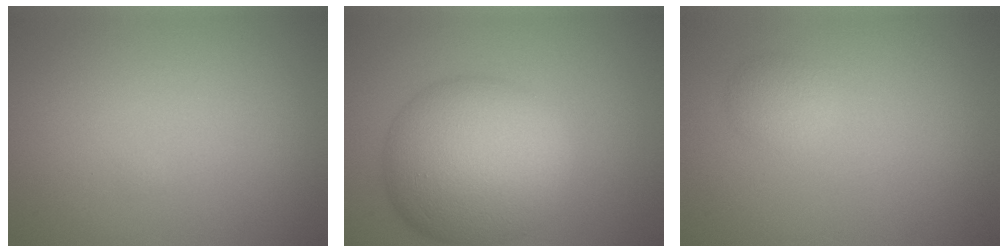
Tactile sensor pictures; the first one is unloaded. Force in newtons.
{"total": 12.1, "press": 12.1, "slide": 0.1}
{"total": 1.6, "press": 1.6, "slide": 0.1}